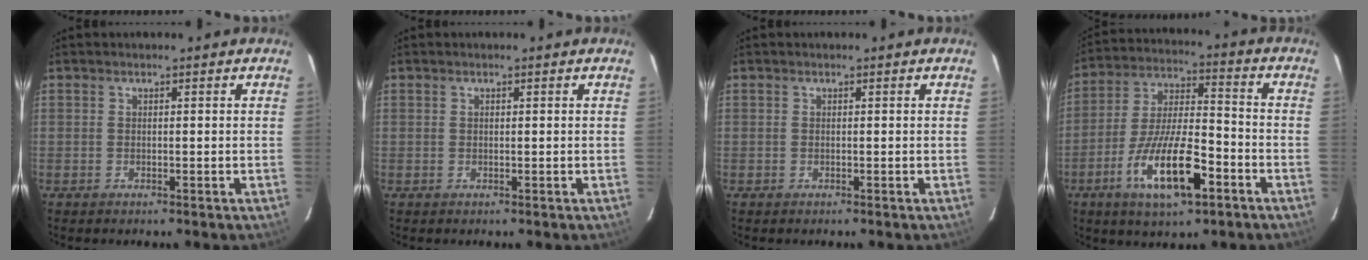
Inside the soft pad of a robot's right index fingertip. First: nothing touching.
{"total": 0.0}
{"total": 0.0}
{"total": 15.6, "force": [-7.7, 4.6, 12.8], "torque": [-0.261, -0.012, -0.137]}